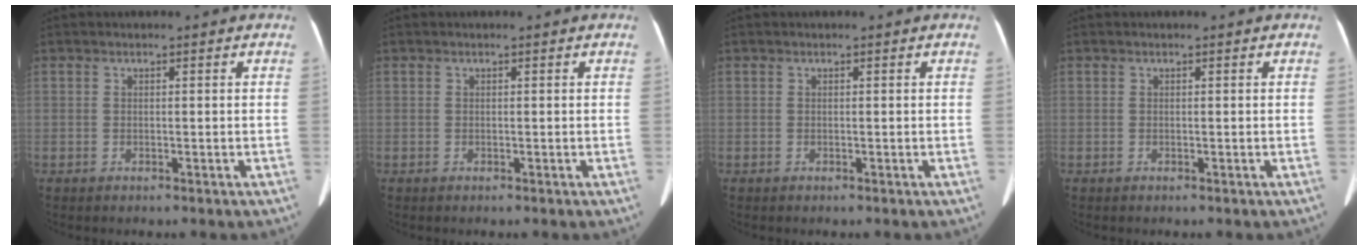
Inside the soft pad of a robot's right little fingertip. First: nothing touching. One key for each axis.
{"total": 0.0}
{"total": 0.0}
{"total": 0.0}